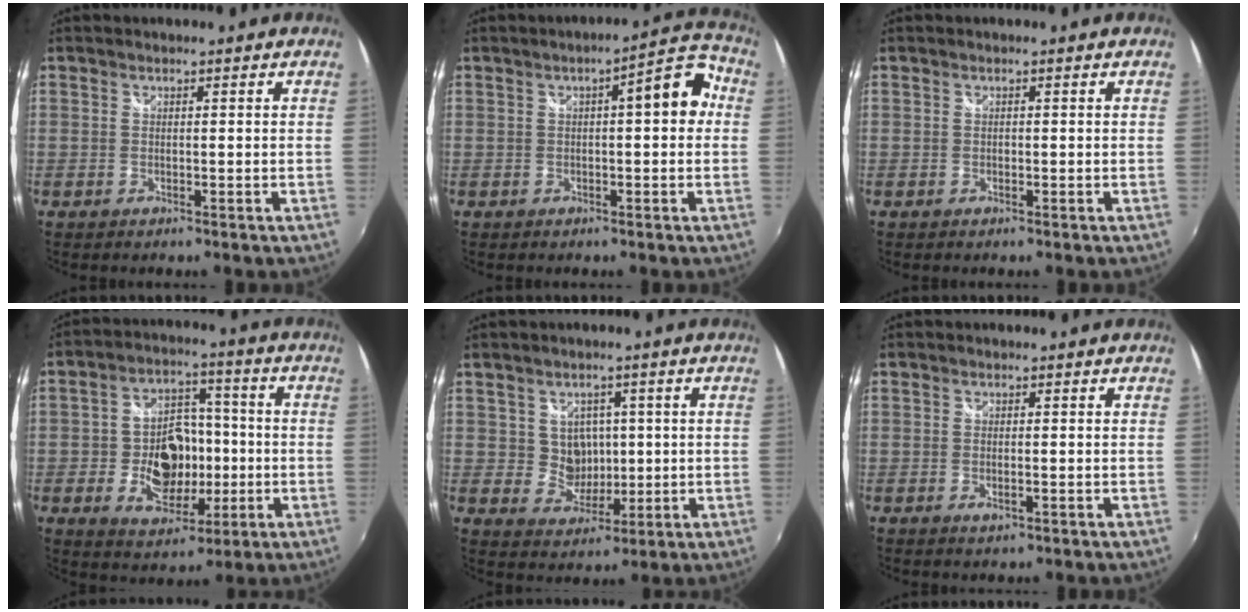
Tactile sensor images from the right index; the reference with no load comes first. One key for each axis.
{"total": 7.5, "fx": 1.0, "fy": 2.0, "fz": 7.2, "tx": -0.095, "ty": 0.027, "tz": 0.018}
{"total": 0.0}
{"total": 13.4, "fx": -3.0, "fy": 9.3, "fz": 9.2, "tx": -0.181, "ty": 0.017, "tz": -0.038}
{"total": 5.9, "fx": 0.9, "fy": 5.5, "fz": 1.8, "tx": -0.034, "ty": 0.007, "tz": 0.024}
{"total": 1.7, "fx": -0.5, "fy": 0.5, "fz": 1.5, "tx": -0.029, "ty": -0.005, "tz": -0.008}